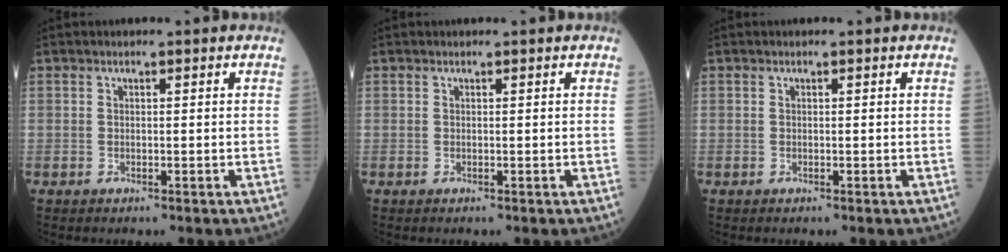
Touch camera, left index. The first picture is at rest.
{"total": 0.0}
{"total": 0.0}